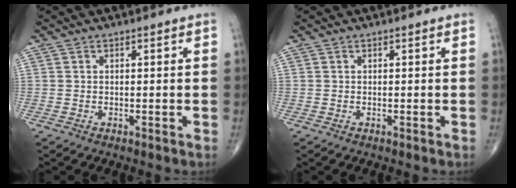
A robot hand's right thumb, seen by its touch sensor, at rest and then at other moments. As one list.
[{"total": 0.0}]